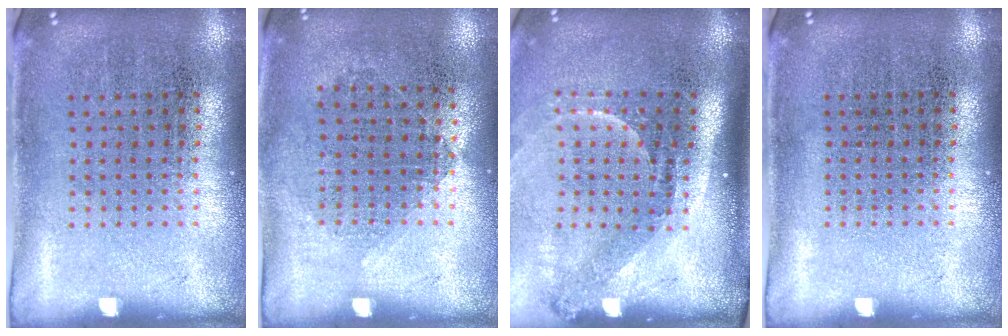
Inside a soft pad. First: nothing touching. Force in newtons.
{"total": 0.9, "press": 0.8, "slide": 0.4}
{"total": 2.2, "press": 1.5, "slide": 1.6}
{"total": 0.0}